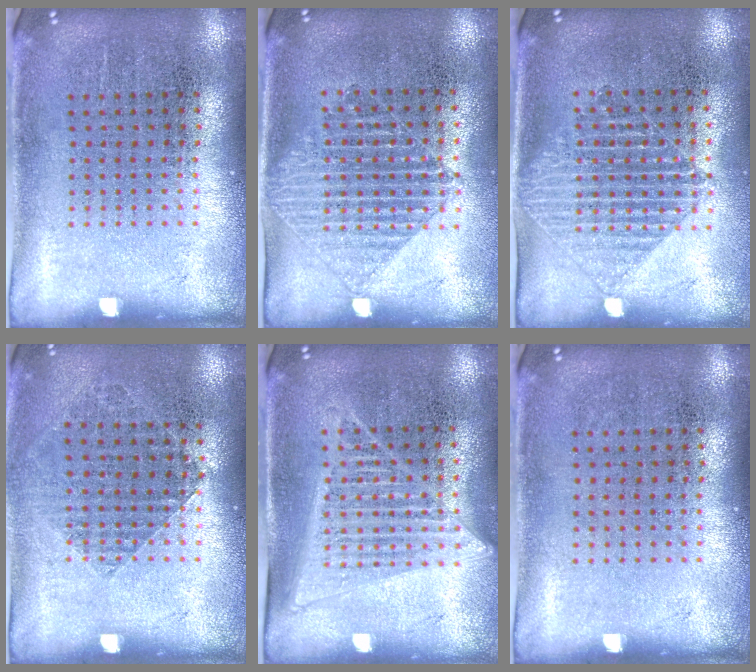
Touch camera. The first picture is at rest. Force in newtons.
{"total": 1.3, "press": 1.1, "slide": 0.6}
{"total": 1.4, "press": 1.3, "slide": 0.7}
{"total": 0.9, "press": 0.8, "slide": 0.3}
{"total": 1.3, "press": 1.2, "slide": 0.5}
{"total": 0.0}